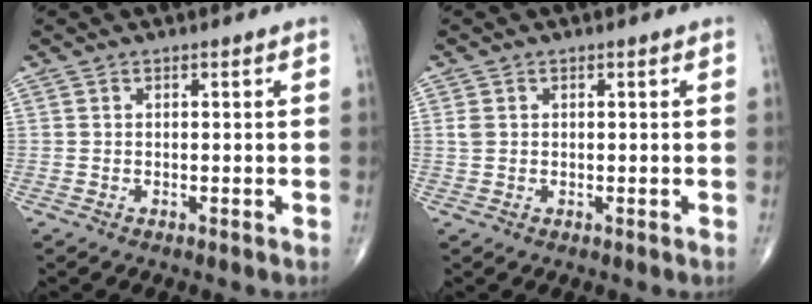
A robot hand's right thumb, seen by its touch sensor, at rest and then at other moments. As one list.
[{"total": 1.5, "force": [0.2, 1.2, 0.9], "torque": [-0.021, 0.003, 0.007]}]